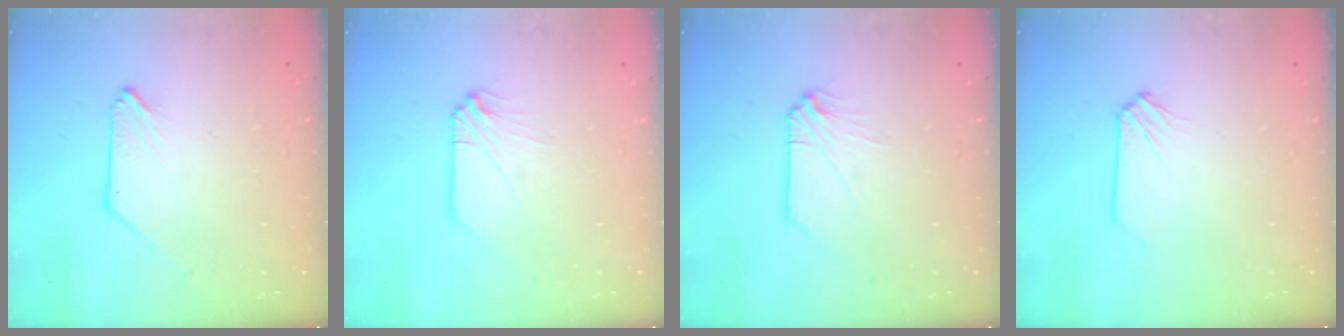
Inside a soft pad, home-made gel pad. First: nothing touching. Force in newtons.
{"total": 0.0}
{"total": 0.0}
{"total": 0.0}